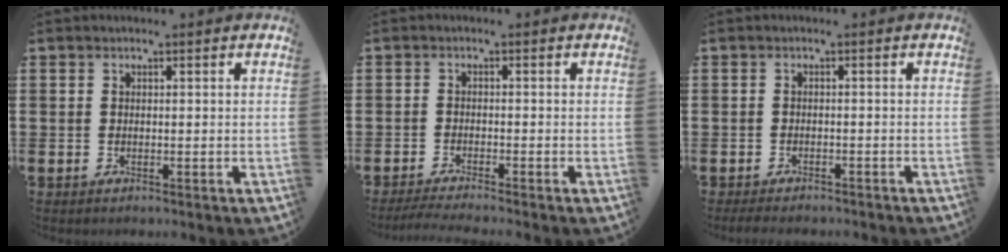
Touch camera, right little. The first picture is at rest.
{"total": 1.7, "force": [-1.4, 0.0, 1.0], "torque": [-0.015, 0.002, -0.026]}
{"total": 1.2, "force": [-1.1, 0.1, 0.4], "torque": [-0.009, 0.001, -0.022]}